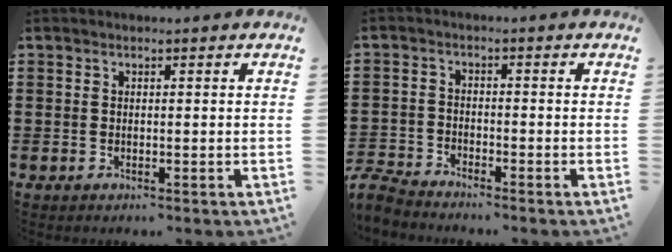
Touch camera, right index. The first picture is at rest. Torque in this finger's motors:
{"motor_torque": [-2.14, 0.00, -1.05, -0.21]}